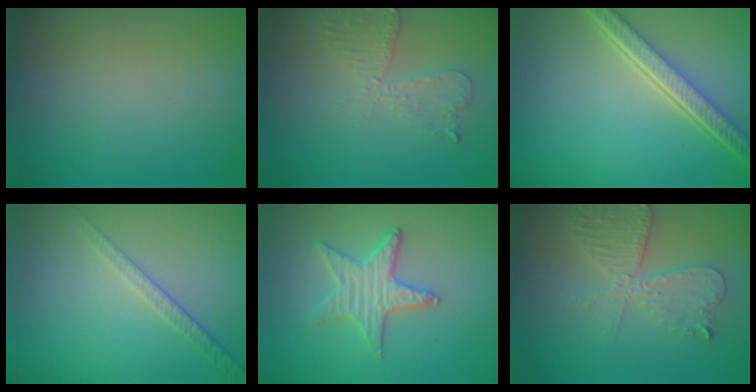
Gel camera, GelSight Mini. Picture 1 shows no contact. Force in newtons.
{"total": 2.6, "press": 2.5, "slide": 0.5}
{"total": 5.6, "press": 4.0, "slide": 3.9}
{"total": 1.6, "press": 1.0, "slide": 1.3}
{"total": 3.0, "press": 3.0, "slide": 0.5}
{"total": 3.9, "press": 3.9, "slide": 0.6}